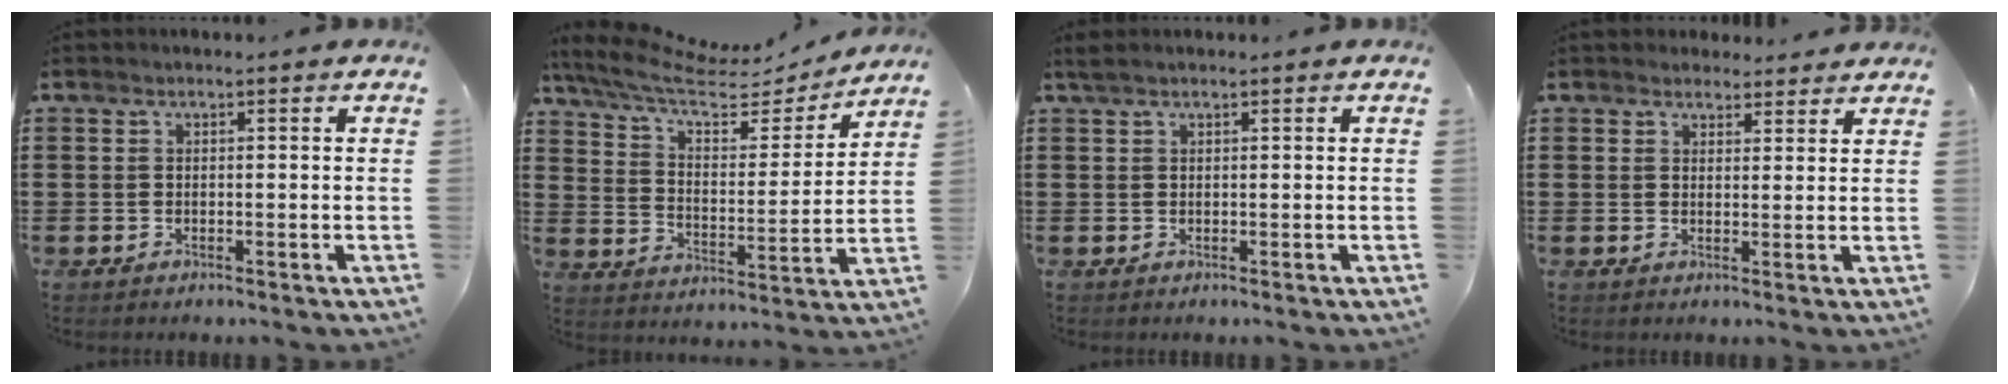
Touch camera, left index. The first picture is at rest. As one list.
[{"total": 8.5, "force": [6.6, 2.7, 4.5], "torque": [-0.116, -0.036, 0.113]}, {"total": 1.1, "force": [0.6, 0.1, 0.9], "torque": [-0.019, 0.000, 0.012]}, {"total": 2.9, "force": [2.7, 1.1, 0.0], "torque": [0.000, -0.004, 0.051]}]